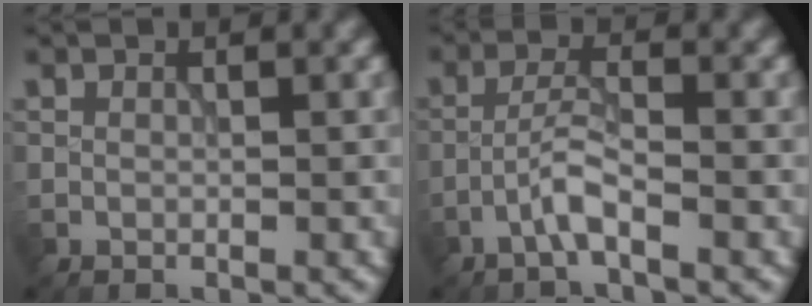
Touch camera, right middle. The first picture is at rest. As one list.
[{"total": 2.7, "force": [-1.6, 0.3, 2.1], "torque": [-0.044, 0.011, -0.037]}]